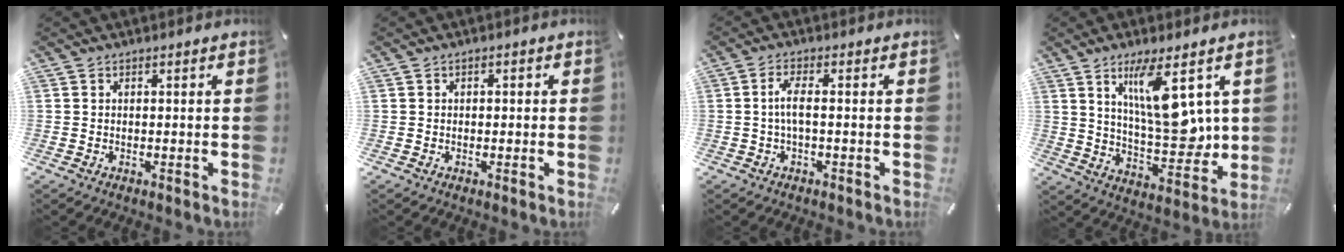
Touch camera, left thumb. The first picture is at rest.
{"total": 1.1, "force": [-0.3, 1.0, 0.4], "torque": [-0.008, 0.005, -0.008]}
{"total": 4.6, "force": [-0.3, 1.1, 4.4], "torque": [-0.089, 0.001, -0.011]}
{"total": 15.5, "force": [7.2, 5.3, 12.7], "torque": [-0.208, -0.042, 0.115]}